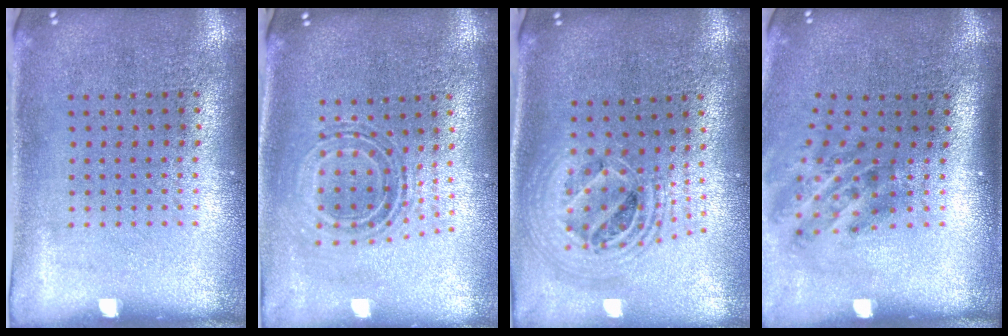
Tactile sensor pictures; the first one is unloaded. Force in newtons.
{"total": 0.7, "press": 0.7, "slide": 0.2}
{"total": 2.2, "press": 1.7, "slide": 1.4}
{"total": 1.9, "press": 1.2, "slide": 1.5}